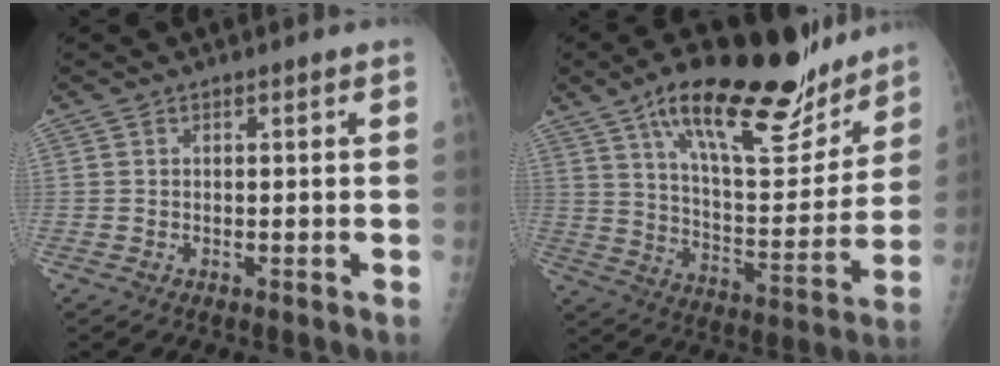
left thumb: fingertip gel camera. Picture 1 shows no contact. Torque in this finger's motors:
{"motor_torque": [0.33, 0.80, 1.48, -1.29, 0.13]}